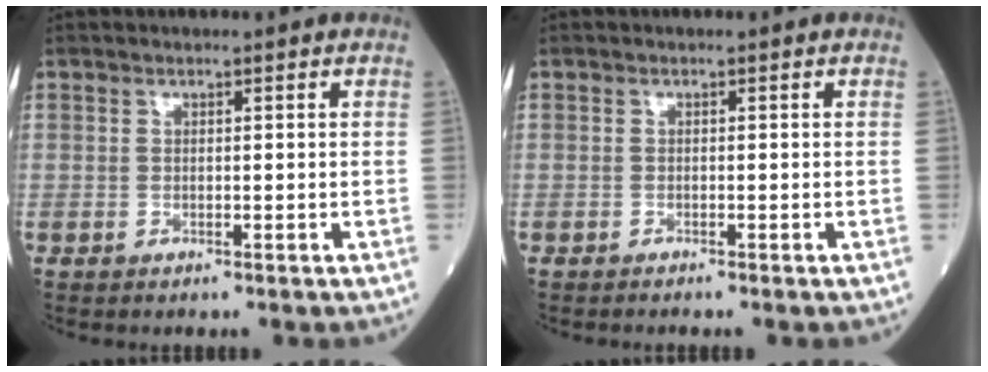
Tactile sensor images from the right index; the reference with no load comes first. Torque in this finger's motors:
{"motor_torque": [-0.02, -0.12, 0.05, 0.01]}